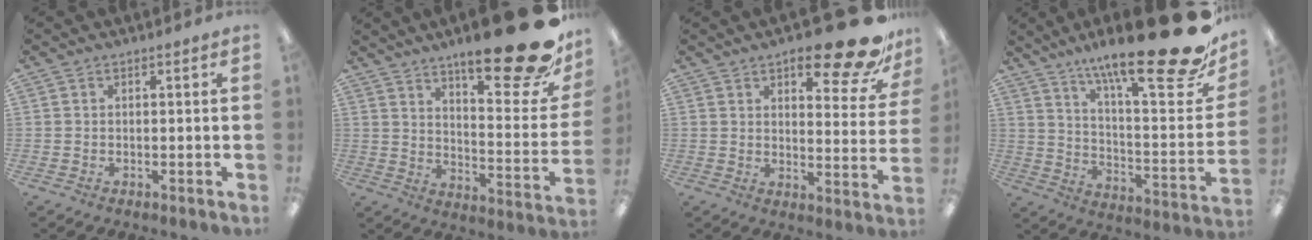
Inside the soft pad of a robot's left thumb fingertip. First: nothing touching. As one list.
[{"total": 22.7, "force": [15.4, 5.8, 15.6], "torque": [-0.211, -0.115, 0.243]}, {"total": 19.2, "force": [12.6, 6.2, 13.0], "torque": [-0.163, -0.084, 0.200]}, {"total": 25.5, "force": [17.1, 4.9, 18.3], "torque": [-0.266, -0.120, 0.271]}]